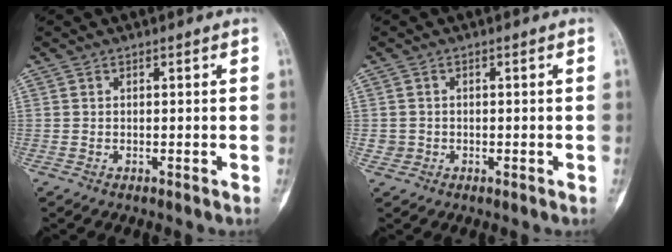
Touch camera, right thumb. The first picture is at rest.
{"total": 1.5, "force": [-0.2, 1.5, 0.2], "torque": [0.007, 0.007, -0.004]}